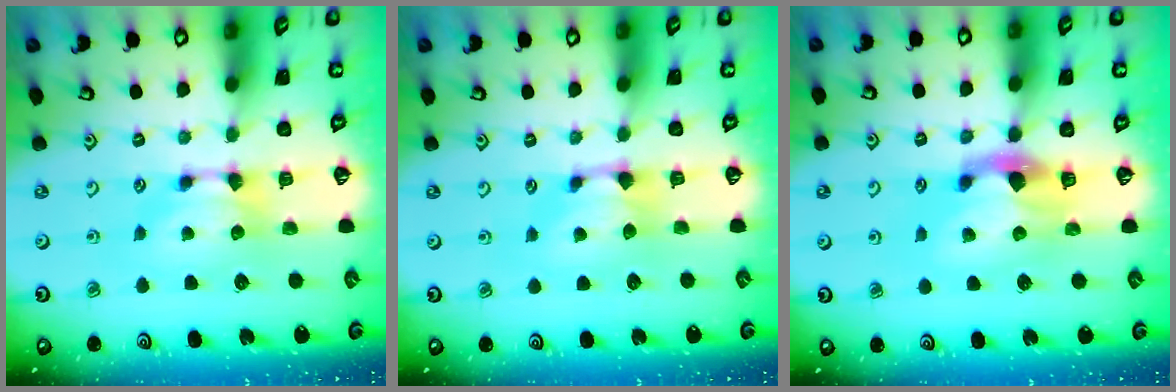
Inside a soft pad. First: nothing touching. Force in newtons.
{"total": 0.9, "press": 0.2, "slide": 0.8}
{"total": 3.0, "press": 2.6, "slide": 1.5}